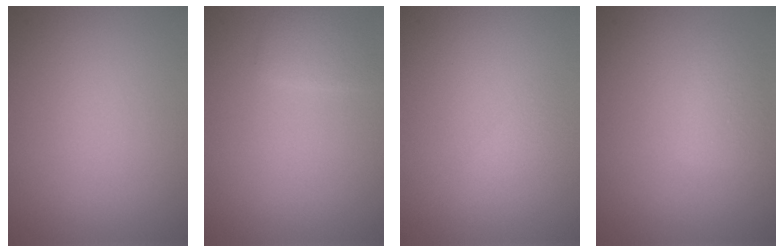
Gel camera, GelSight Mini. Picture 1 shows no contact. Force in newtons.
{"total": 1.7, "press": 1.7, "slide": 0.1}
{"total": 0.8, "press": 0.8, "slide": 0.0}
{"total": 1.9, "press": 1.9, "slide": 0.0}